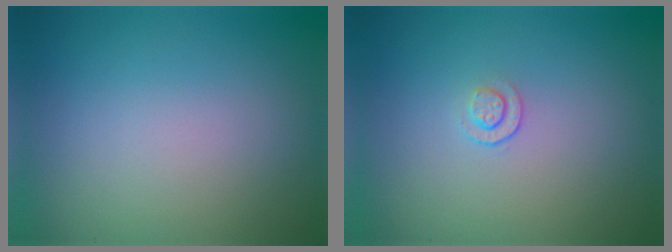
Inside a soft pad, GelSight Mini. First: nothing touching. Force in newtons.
{"total": 0.9, "press": 0.6, "slide": 0.7}